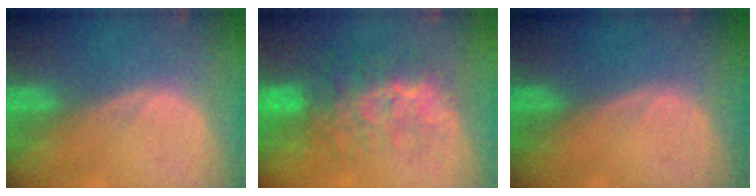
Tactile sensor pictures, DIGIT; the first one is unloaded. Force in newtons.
{"total": 8.4, "press": 8.1, "slide": 2.2}
{"total": 0.0}